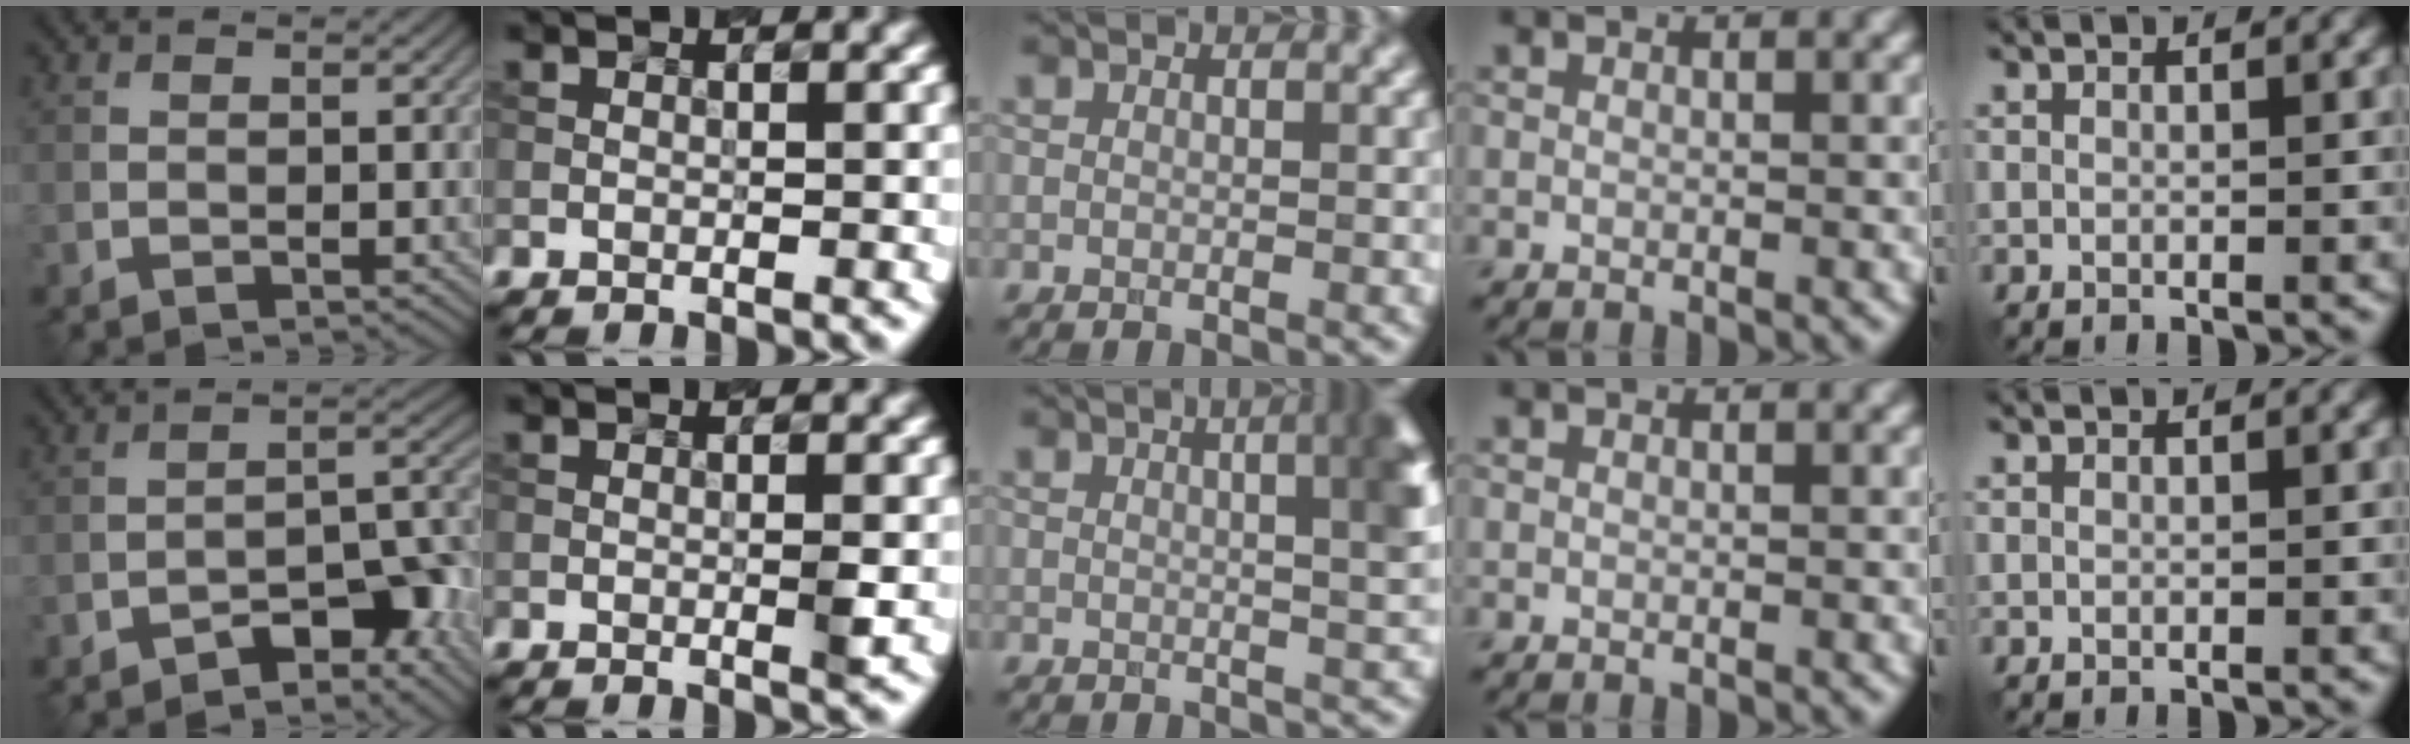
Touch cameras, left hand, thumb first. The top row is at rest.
{"thumb": {"total": 6.7, "force": [-4.6, 2.1, 4.3], "torque": [-0.054, 0.016, -0.079]}, "index": {"total": 1.2, "force": [-0.1, 0.1, 1.2], "torque": [-0.021, -0.001, -0.001]}, "middle": {"total": 8.7, "force": [2.5, 3.5, 7.6], "torque": [-0.030, 0.041, 0.011]}}